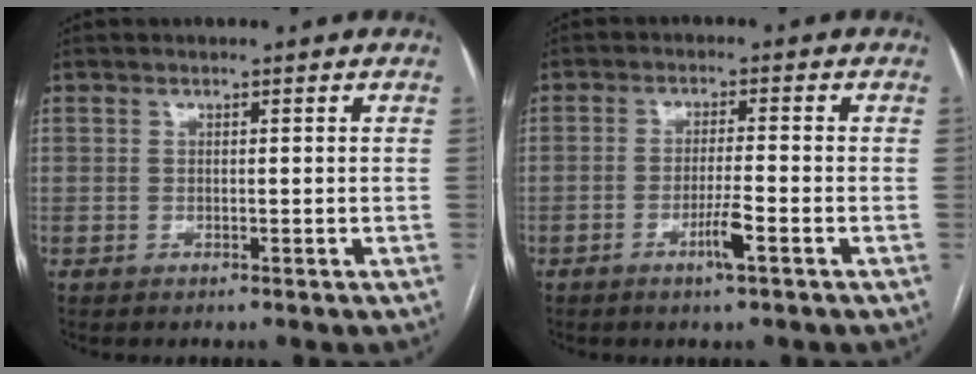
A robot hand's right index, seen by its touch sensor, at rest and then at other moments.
{"total": 3.8, "force": [-1.9, -0.3, 3.3], "torque": [-0.067, -0.007, -0.035]}